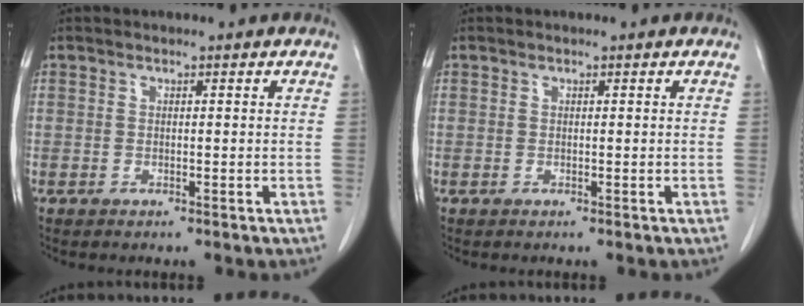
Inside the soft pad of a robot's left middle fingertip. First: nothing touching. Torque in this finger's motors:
{"motor_torque": [0.43, -0.35, -0.04, -0.01]}